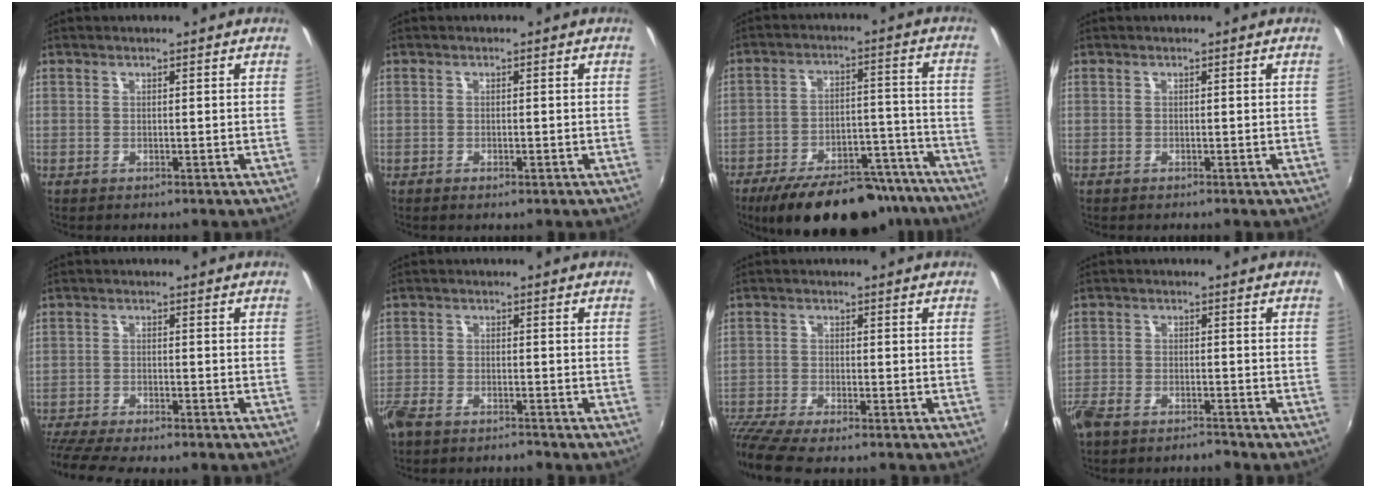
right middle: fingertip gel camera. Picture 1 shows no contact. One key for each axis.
{"total": 1.1, "fx": -0.8, "fy": 0.5, "fz": 0.6, "tx": -0.012, "ty": -0.005, "tz": -0.013}
{"total": 23.6, "fx": -19.0, "fy": 8.8, "fz": 10.8, "tx": -0.184, "ty": 0.008, "tz": -0.249}
{"total": 0.0}
{"total": 10.5, "fx": -9.1, "fy": 1.5, "fz": 5.0, "tx": -0.126, "ty": -0.037, "tz": -0.153}
{"total": 6.7, "fx": -5.7, "fy": 2.2, "fz": 2.7, "tx": -0.084, "ty": -0.022, "tz": -0.107}
{"total": 8.6, "fx": -7.4, "fy": 1.1, "fz": 4.3, "tx": -0.113, "ty": -0.039, "tz": -0.134}
{"total": 7.6, "fx": -6.5, "fy": 2.5, "fz": 2.9, "tx": -0.089, "ty": -0.020, "tz": -0.118}